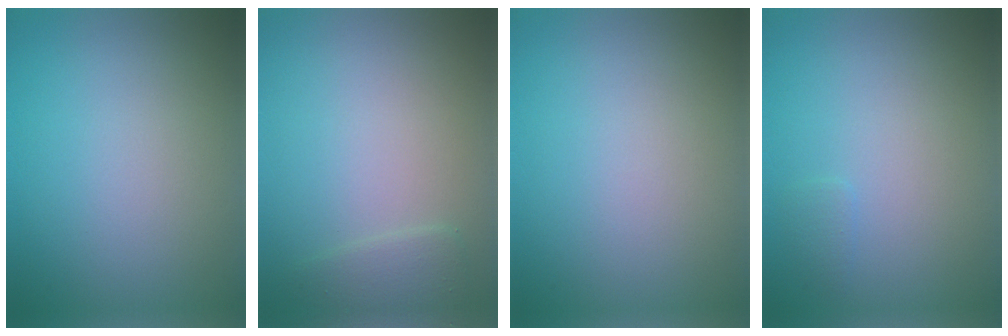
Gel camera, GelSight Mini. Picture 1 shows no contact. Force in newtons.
{"total": 1.5, "press": 1.4, "slide": 0.1}
{"total": 0.0}
{"total": 0.6, "press": 0.6, "slide": 0.0}